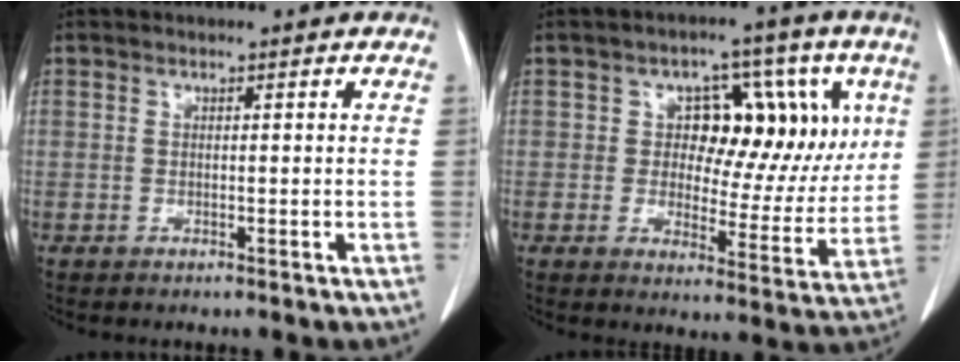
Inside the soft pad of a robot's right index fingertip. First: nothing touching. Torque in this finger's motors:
{"motor_torque": [1.03, 0.34, 0.40, 0.02]}